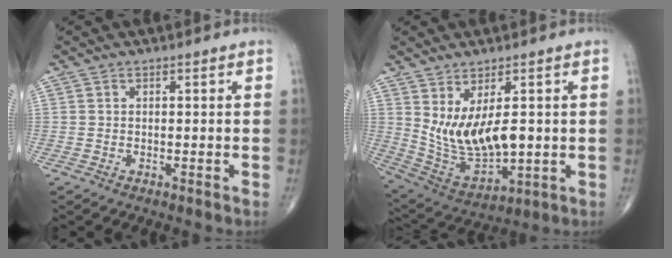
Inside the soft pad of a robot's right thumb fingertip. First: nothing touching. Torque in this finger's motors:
{"motor_torque": [1.53, 1.67, 0.73, 0.18, 0.12]}